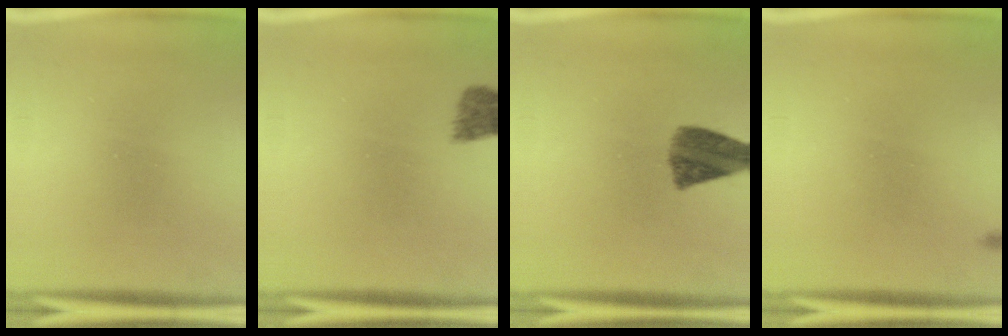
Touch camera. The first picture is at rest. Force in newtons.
{"total": 1.9}
{"total": 7.3}
{"total": 0.6}